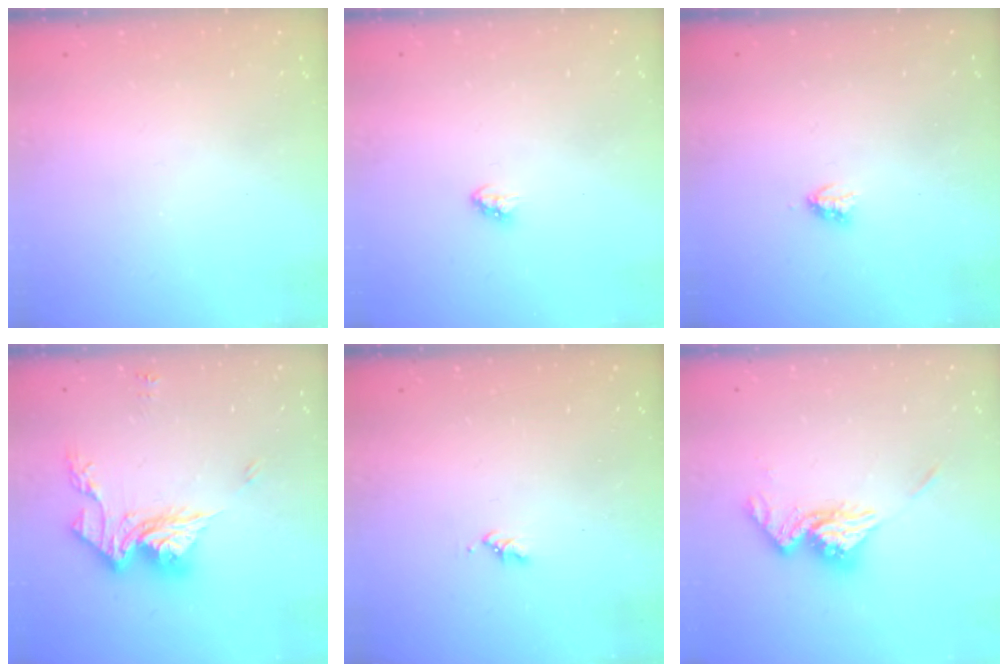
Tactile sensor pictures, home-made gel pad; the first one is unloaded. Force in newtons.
{"total": 2.9, "press": 2.9, "slide": 0.2}
{"total": 2.9, "press": 2.9, "slide": 0.5}
{"total": 14.7, "press": 14.6, "slide": 1.5}
{"total": 1.6, "press": 1.6, "slide": 0.3}
{"total": 12.3, "press": 12.3, "slide": 1.3}